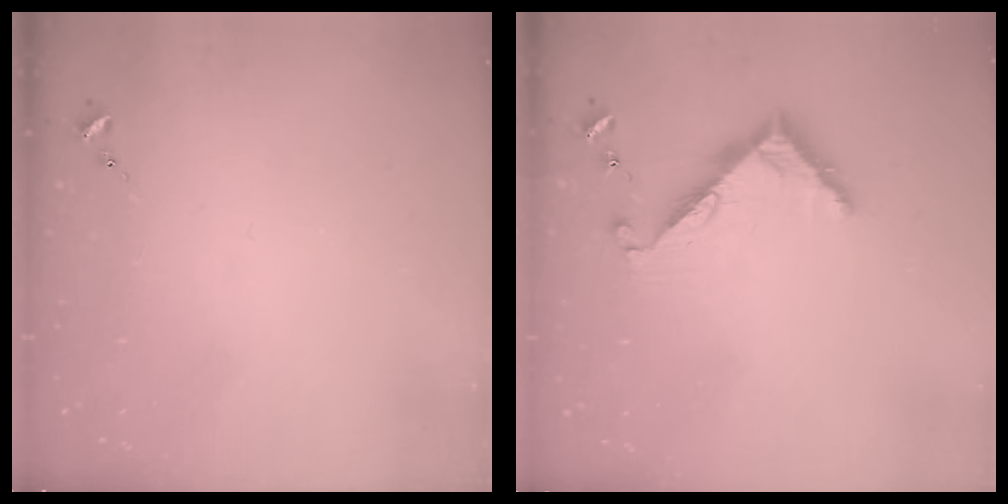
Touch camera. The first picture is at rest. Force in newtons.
{"total": 7.8, "press": 7.8, "slide": 0.1}